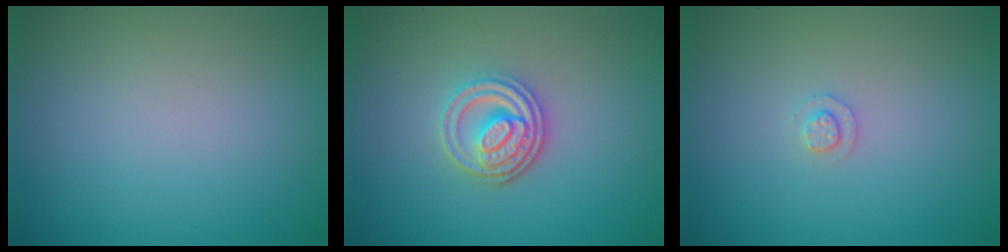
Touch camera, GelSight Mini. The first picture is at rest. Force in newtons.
{"total": 3.6, "press": 3.0, "slide": 1.9}
{"total": 1.0, "press": 1.0, "slide": 0.2}